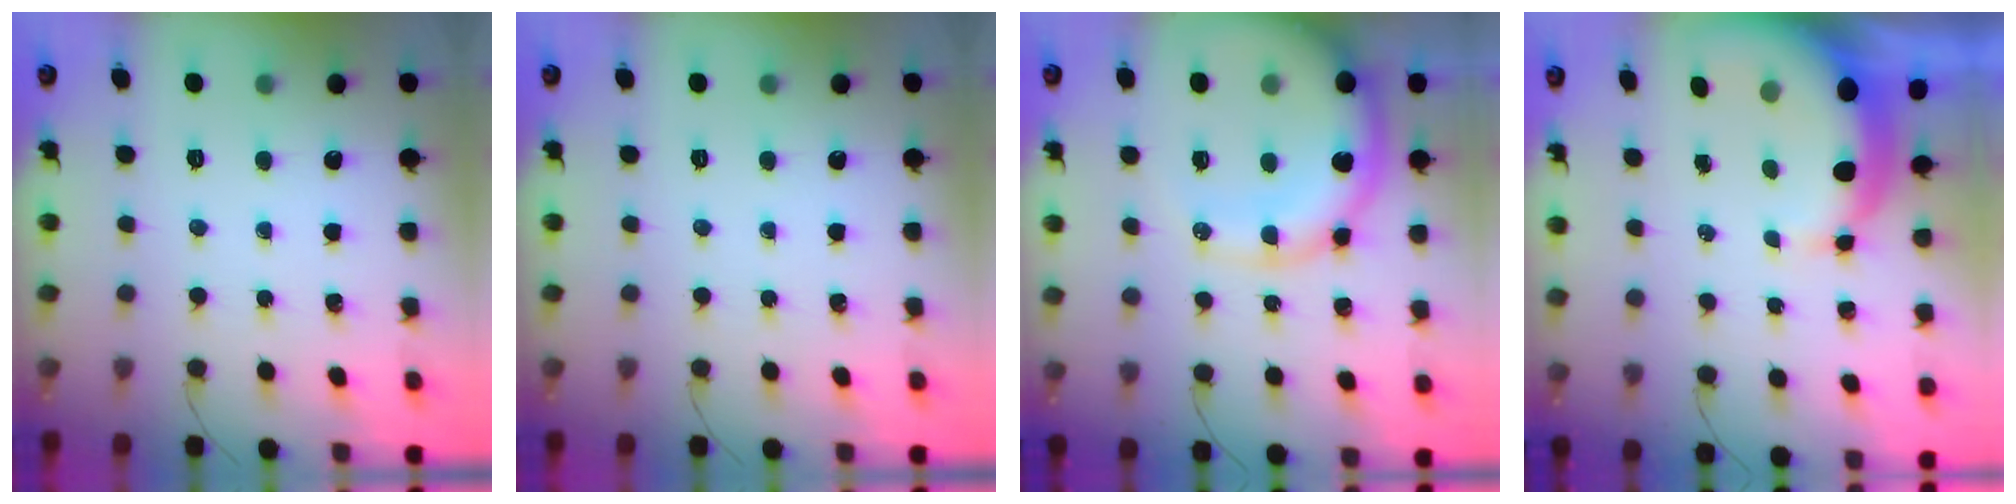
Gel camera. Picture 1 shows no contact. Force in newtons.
{"total": 0.0}
{"total": 17.9, "press": 17.5, "slide": 3.8}
{"total": 8.5, "press": 8.4, "slide": 1.5}